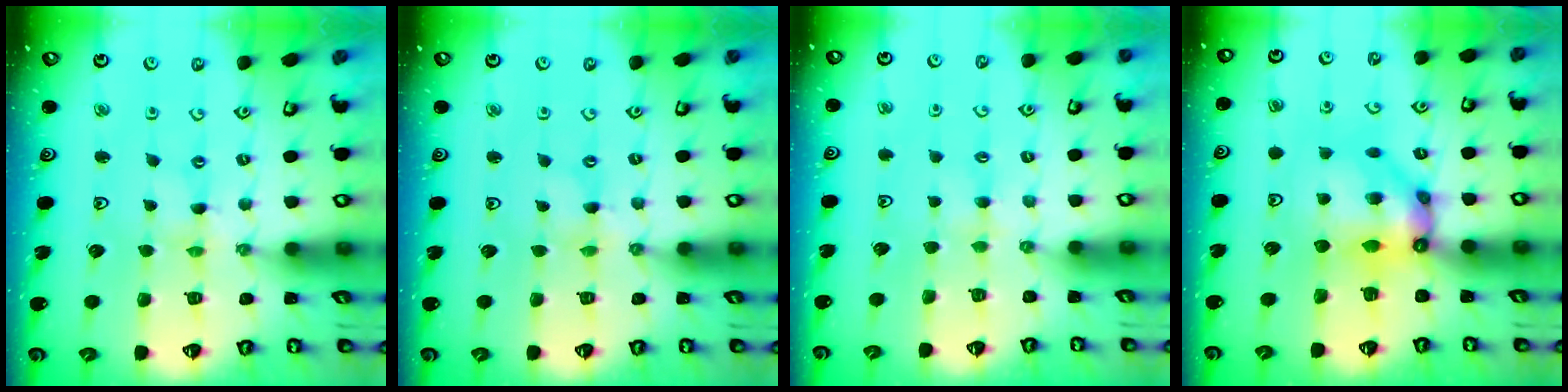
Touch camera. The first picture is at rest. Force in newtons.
{"total": 0.0}
{"total": 3.2, "press": 3.2, "slide": 0.5}
{"total": 10.4, "press": 10.2, "slide": 1.6}